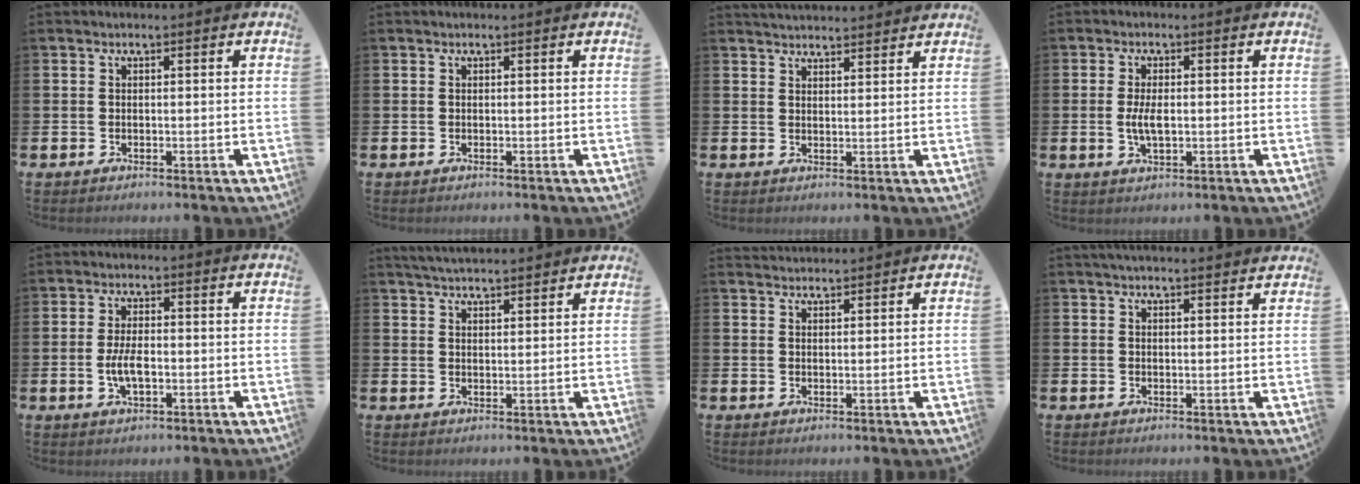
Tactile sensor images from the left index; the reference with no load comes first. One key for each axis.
{"total": 0.0}
{"total": 3.1, "fx": 3.1, "fy": 0.4, "fz": 0.1, "tx": -0.003, "ty": -0.014, "tz": 0.056}
{"total": 3.7, "fx": 0.0, "fy": 1.6, "fz": 3.3, "tx": -0.063, "ty": -0.001, "tz": -0.006}
{"total": 4.1, "fx": -0.6, "fy": 1.7, "fz": 3.6, "tx": -0.065, "ty": -0.002, "tz": -0.014}
{"total": 3.9, "fx": 3.9, "fy": 0.1, "fz": 0.4, "tx": -0.010, "ty": -0.017, "tz": 0.069}
{"total": 2.3, "fx": 2.2, "fy": 0.3, "fz": 0.0, "tx": -0.001, "ty": -0.010, "tz": 0.041}
{"total": 2.4, "fx": 2.4, "fy": 0.1, "fz": 0.4, "tx": -0.006, "ty": -0.009, "tz": 0.042}